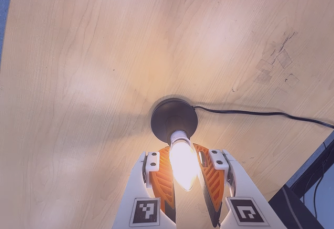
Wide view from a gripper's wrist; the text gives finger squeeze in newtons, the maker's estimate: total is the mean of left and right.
{"total": 15.5, "left": 14.0, "right": 17.1}